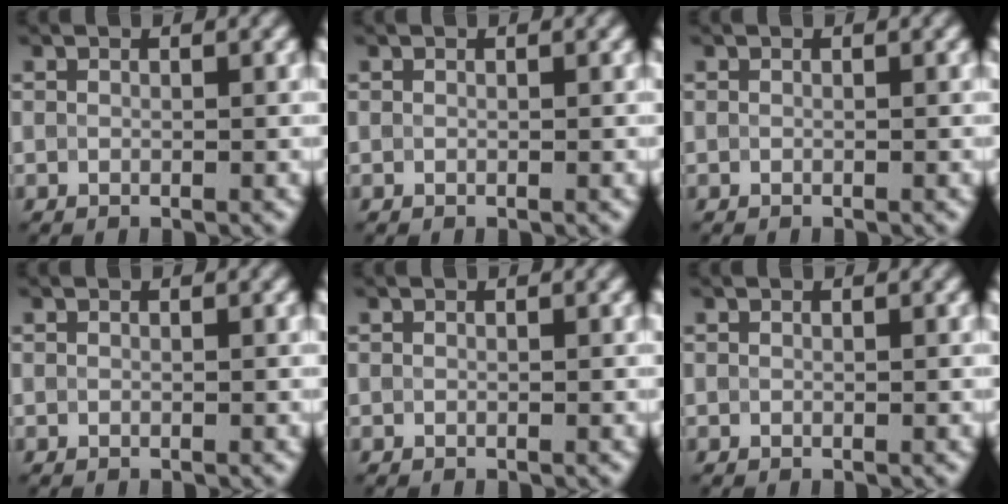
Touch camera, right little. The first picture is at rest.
{"total": 0.0}
{"total": 0.0}
{"total": 0.0}
{"total": 0.0}
{"total": 0.0}